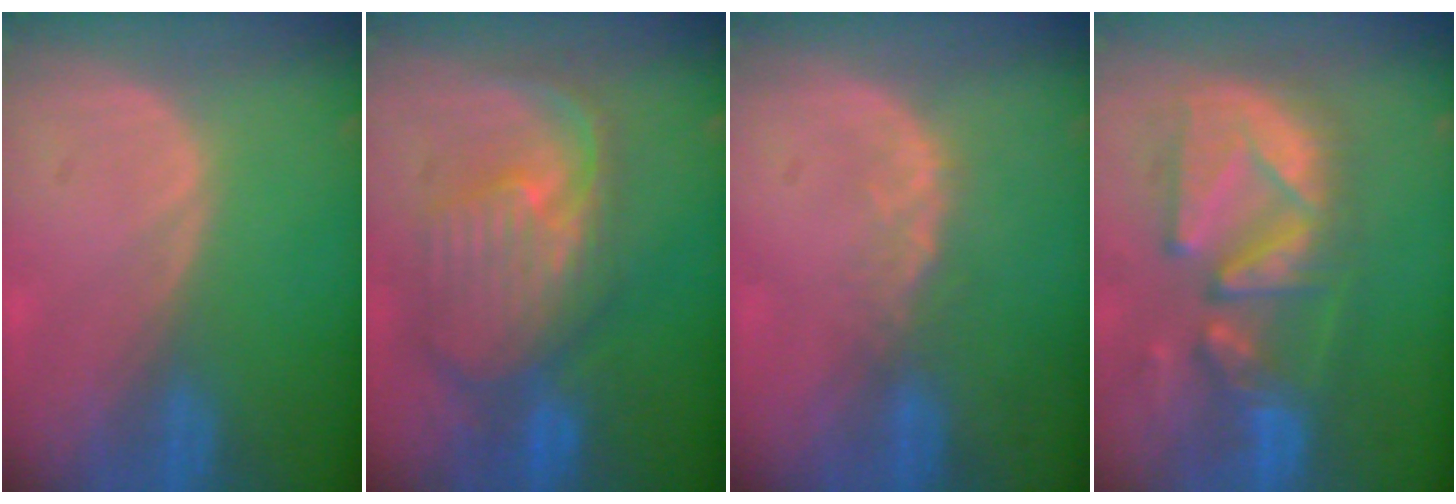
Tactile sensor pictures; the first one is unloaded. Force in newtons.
{"total": 10.5, "press": 9.4, "slide": 4.7}
{"total": 2.6, "press": 2.1, "slide": 1.5}
{"total": 12.1, "press": 10.9, "slide": 5.2}